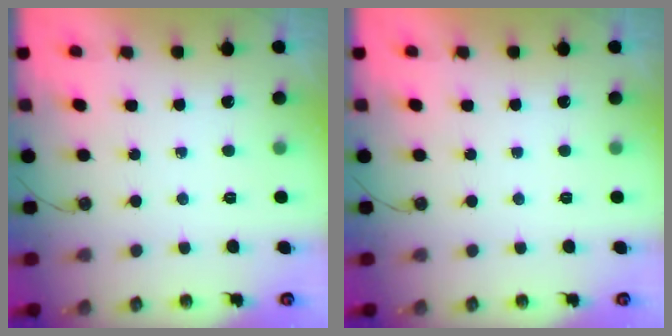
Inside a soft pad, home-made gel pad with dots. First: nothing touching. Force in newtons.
{"total": 0.0}